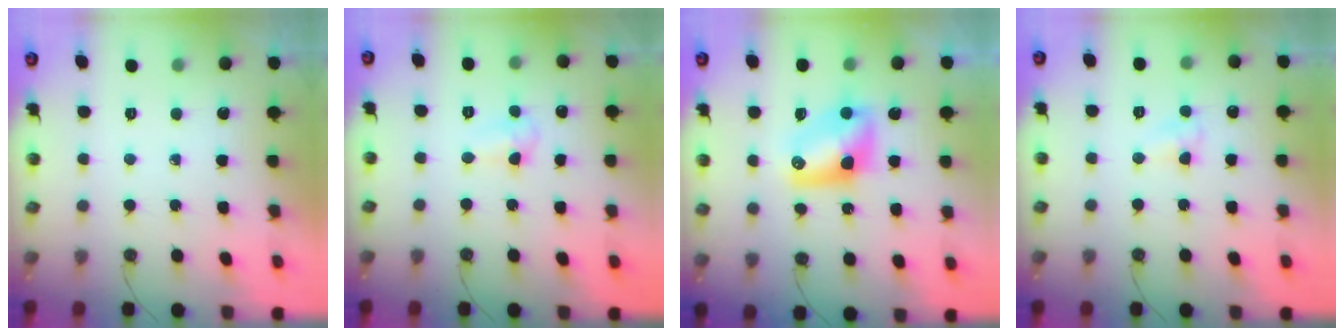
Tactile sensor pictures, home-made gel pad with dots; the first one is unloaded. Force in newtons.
{"total": 3.8, "press": 3.7, "slide": 0.6}
{"total": 9.3, "press": 9.3, "slide": 0.4}
{"total": 4.0, "press": 4.0, "slide": 0.5}